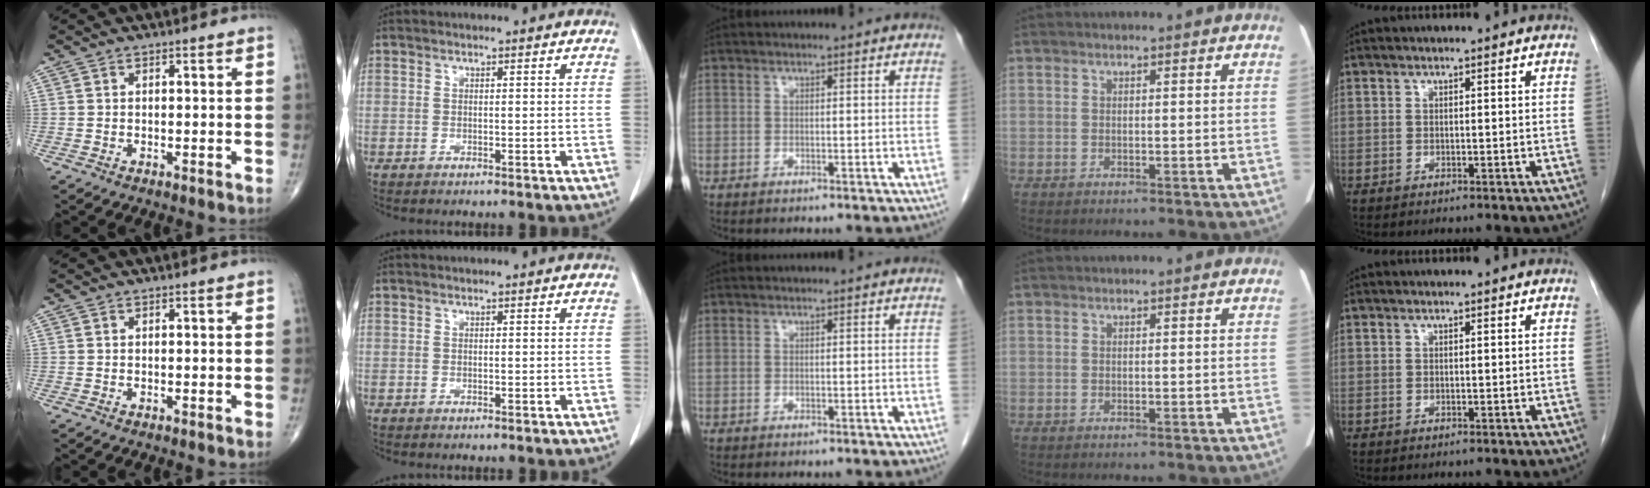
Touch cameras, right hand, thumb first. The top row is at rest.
{}